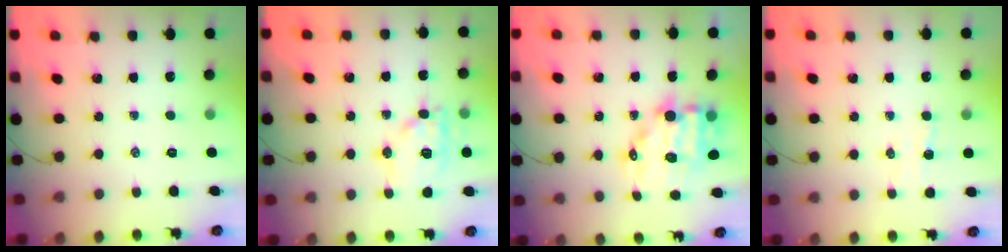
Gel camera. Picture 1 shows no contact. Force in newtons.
{"total": 12.2, "press": 12.1, "slide": 1.4}
{"total": 12.1, "press": 11.6, "slide": 3.3}
{"total": 4.3, "press": 4.2, "slide": 1.0}